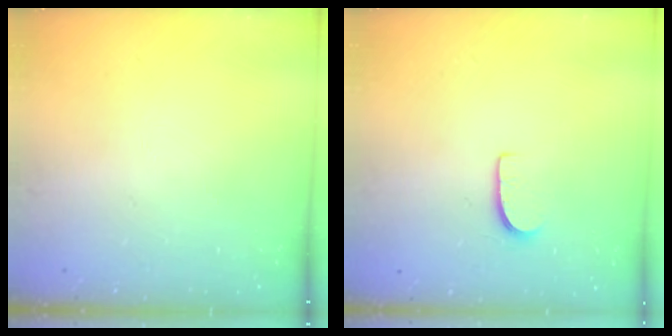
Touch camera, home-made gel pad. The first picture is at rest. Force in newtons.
{"total": 5.1, "press": 5.1, "slide": 0.5}